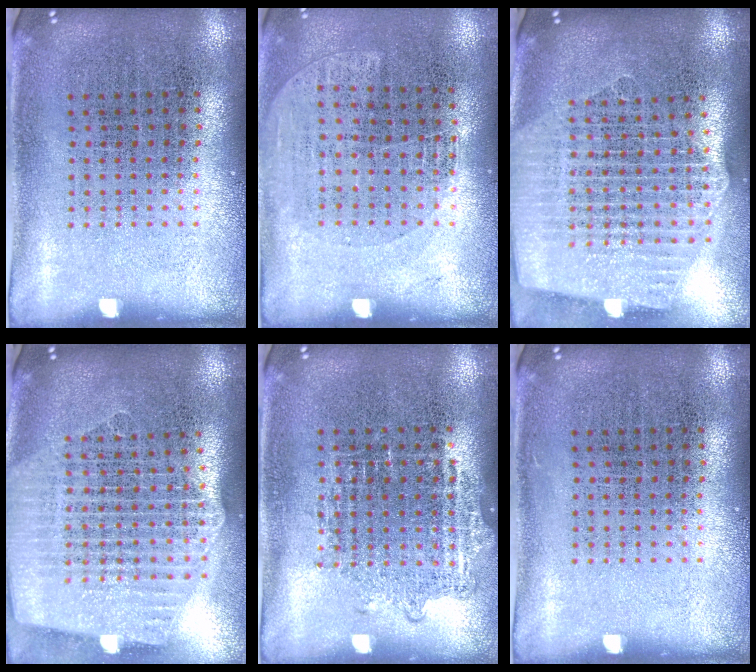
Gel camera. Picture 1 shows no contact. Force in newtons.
{"total": 1.2, "press": 1.0, "slide": 0.7}
{"total": 2.6, "press": 2.2, "slide": 1.3}
{"total": 2.6, "press": 2.2, "slide": 1.3}
{"total": 1.0, "press": 0.9, "slide": 0.4}
{"total": 0.0}